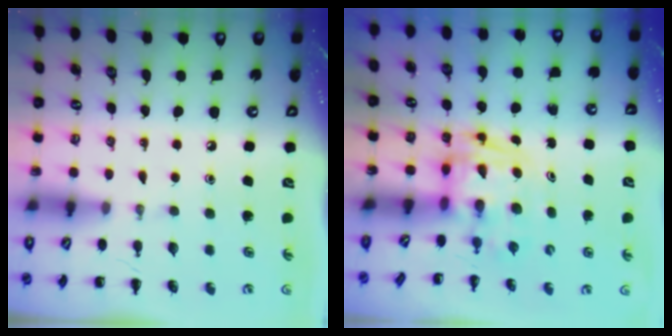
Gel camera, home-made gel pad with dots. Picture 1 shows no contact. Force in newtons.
{"total": 2.6, "press": 2.6, "slide": 0.5}